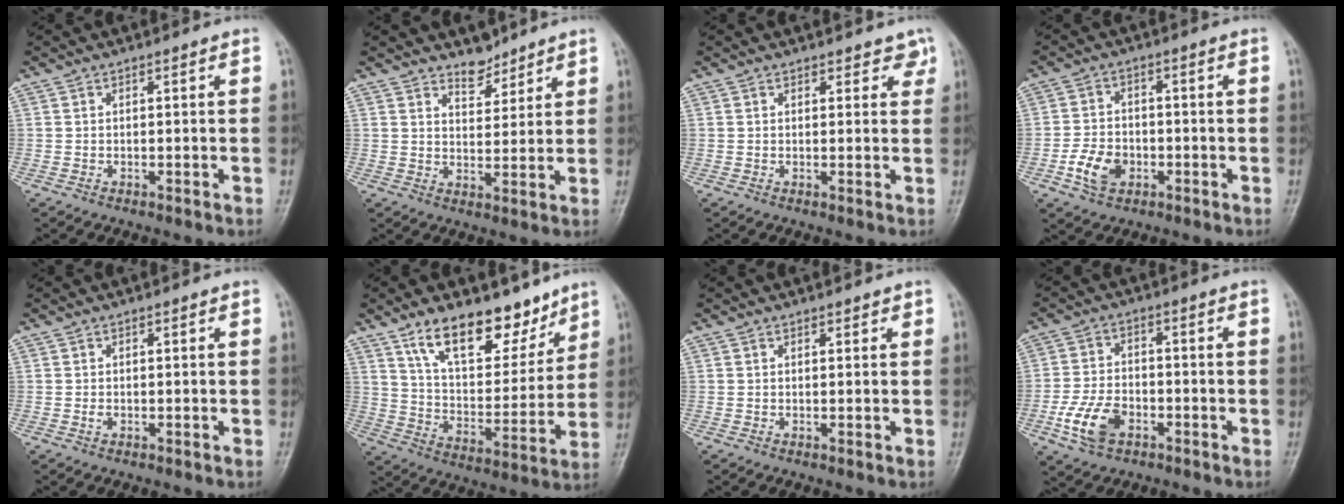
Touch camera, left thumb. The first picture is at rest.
{"total": 4.4, "force": [3.8, 2.0, 0.7], "torque": [0.012, -0.032, 0.064]}
{"total": 2.6, "force": [2.0, 1.6, 0.5], "torque": [0.025, -0.009, 0.016]}
{"total": 6.6, "force": [-2.4, 4.8, 3.9], "torque": [-0.063, 0.010, -0.045]}
{"total": 0.7, "force": [0.0, 0.5, 0.4], "torque": [-0.006, 0.000, -0.002]}
{"total": 16.9, "force": [11.8, 7.8, 9.3], "torque": [-0.098, -0.076, 0.206]}
{"total": 1.0, "force": [0.8, 0.5, 0.2], "torque": [0.006, -0.005, 0.007]}
{"total": 8.4, "force": [-3.5, 5.3, 5.4], "torque": [-0.105, 0.013, -0.067]}